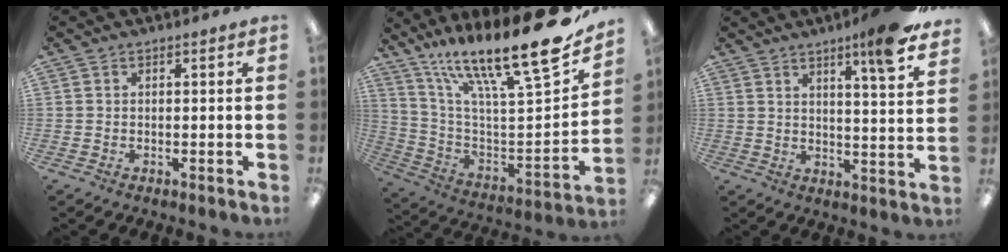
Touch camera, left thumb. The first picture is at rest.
{"total": 23.9, "force": [18.6, 3.4, 14.7], "torque": [-0.221, -0.146, 0.294]}
{"total": 8.9, "force": [6.5, 0.4, 6.0], "torque": [-0.085, -0.042, 0.101]}